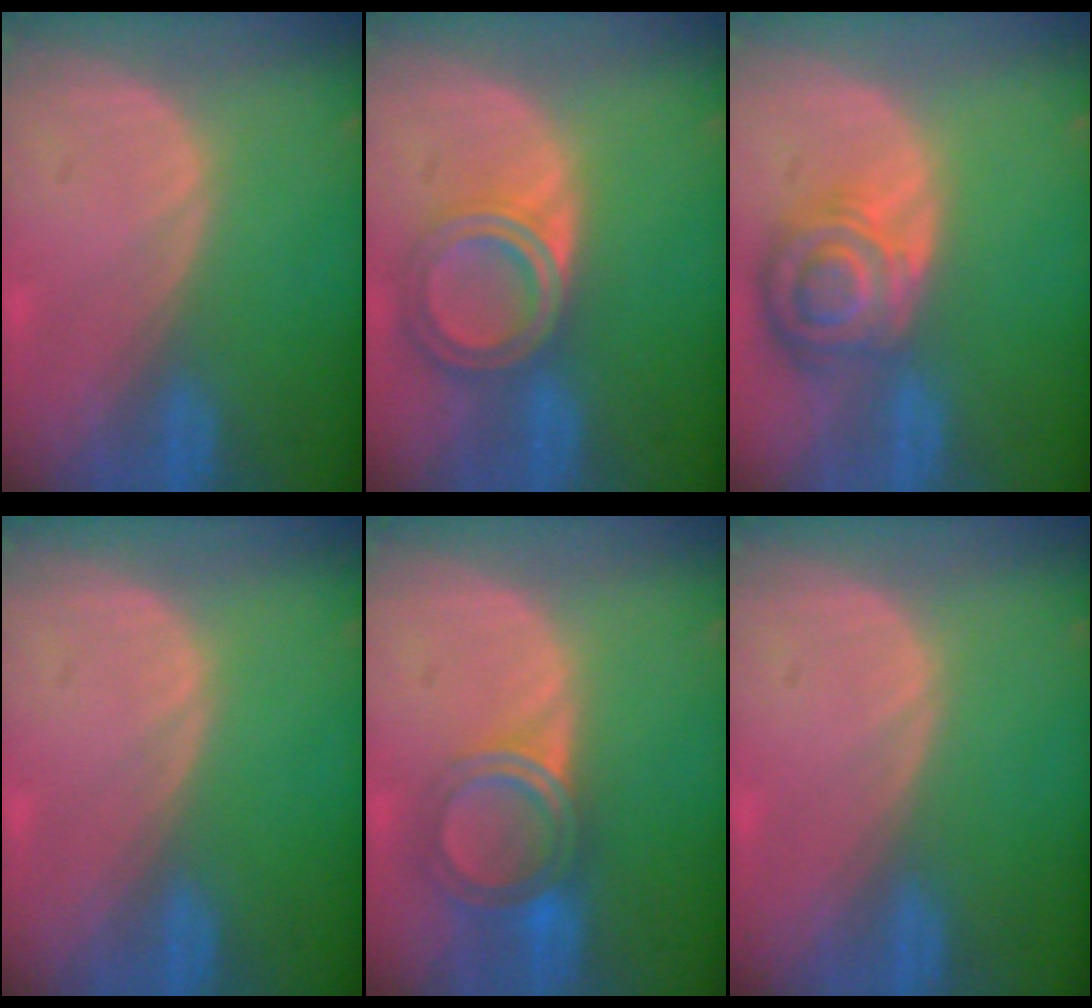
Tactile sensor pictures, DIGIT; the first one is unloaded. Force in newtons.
{"total": 6.7, "press": 5.9, "slide": 3.1}
{"total": 8.3, "press": 7.3, "slide": 3.9}
{"total": 0.0}
{"total": 6.0, "press": 5.3, "slide": 2.8}
{"total": 0.0}